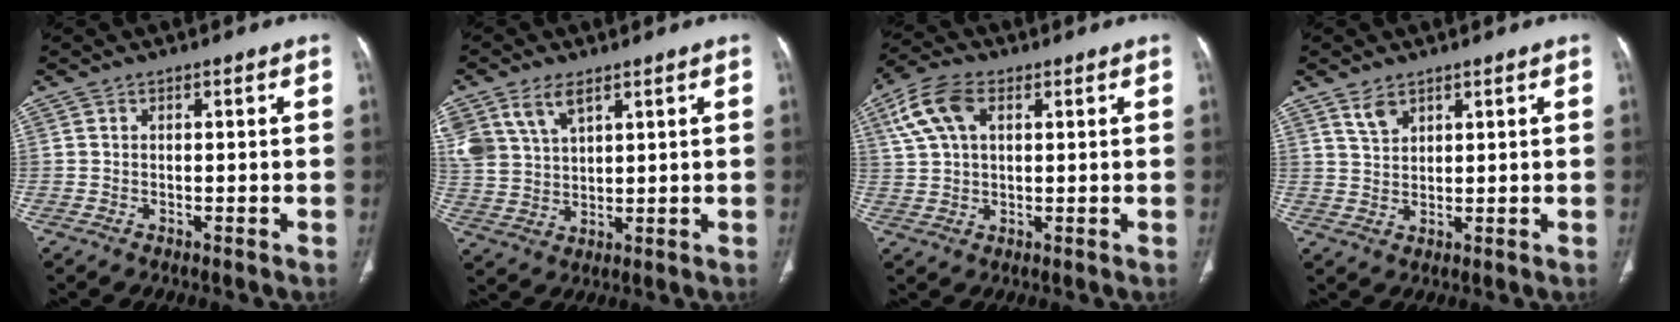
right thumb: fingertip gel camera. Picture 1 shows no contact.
{"total": 9.4, "force": [5.4, 5.2, 5.6], "torque": [-0.108, -0.009, 0.117]}
{"total": 9.2, "force": [3.4, 5.3, 6.7], "torque": [-0.141, 0.014, 0.066]}
{"total": 3.4, "force": [2.4, 1.8, 1.6], "torque": [-0.025, -0.013, 0.055]}